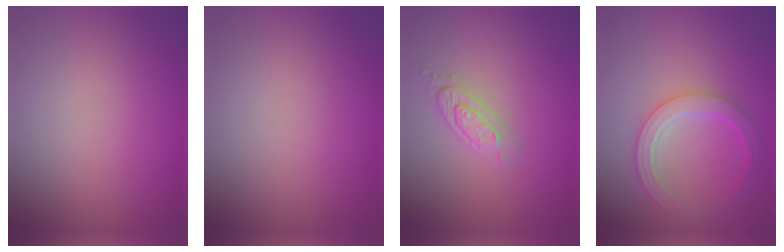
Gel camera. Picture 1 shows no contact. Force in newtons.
{"total": 0.0}
{"total": 2.1, "press": 2.0, "slide": 0.4}
{"total": 4.7, "press": 3.7, "slide": 2.9}